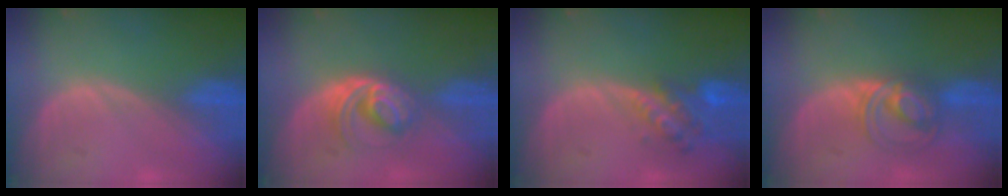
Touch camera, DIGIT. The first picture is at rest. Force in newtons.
{"total": 6.3, "press": 5.4, "slide": 3.1}
{"total": 5.9, "press": 5.3, "slide": 2.6}
{"total": 5.8, "press": 5.8, "slide": 0.3}